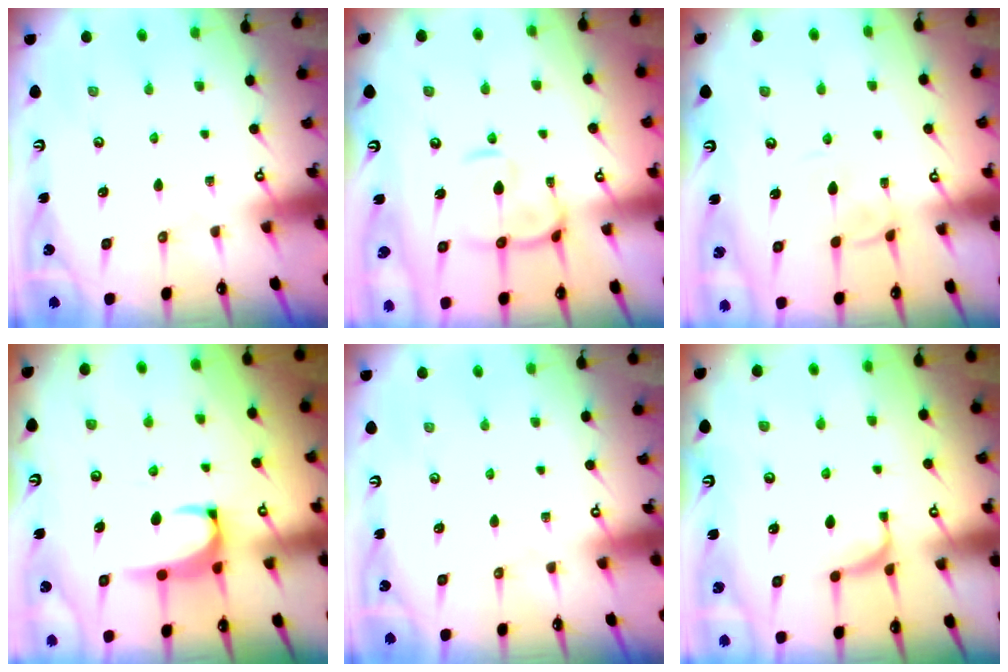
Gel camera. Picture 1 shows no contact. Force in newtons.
{"total": 5.2, "press": 5.1, "slide": 1.0}
{"total": 2.7, "press": 2.7, "slide": 0.2}
{"total": 2.5, "press": 2.4, "slide": 0.8}
{"total": 0.0}
{"total": 1.5, "press": 1.3, "slide": 0.6}